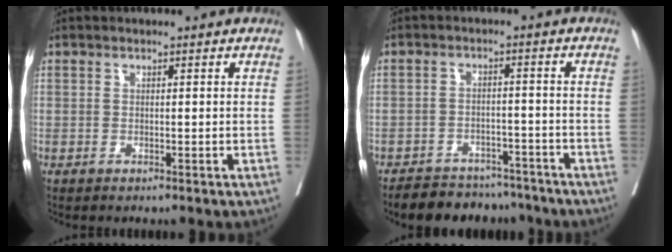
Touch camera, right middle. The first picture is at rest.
{"total": 10.2, "force": [-9.1, 4.2, 1.9], "torque": [-0.017, 0.012, -0.120]}